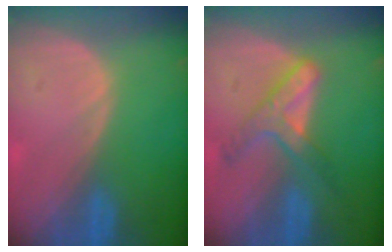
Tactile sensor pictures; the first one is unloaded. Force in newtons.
{"total": 6.2, "press": 5.6, "slide": 2.7}